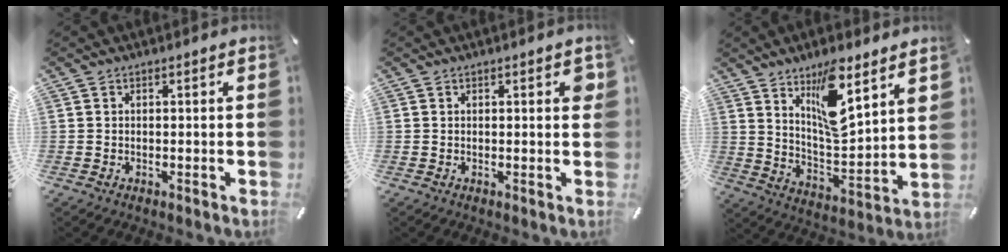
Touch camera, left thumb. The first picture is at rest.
{"total": 2.0, "force": [0.6, 0.8, 1.7], "torque": [-0.012, -0.005, 0.004]}
{"total": 13.5, "force": [9.4, 3.8, 8.9], "torque": [-0.144, -0.056, 0.160]}